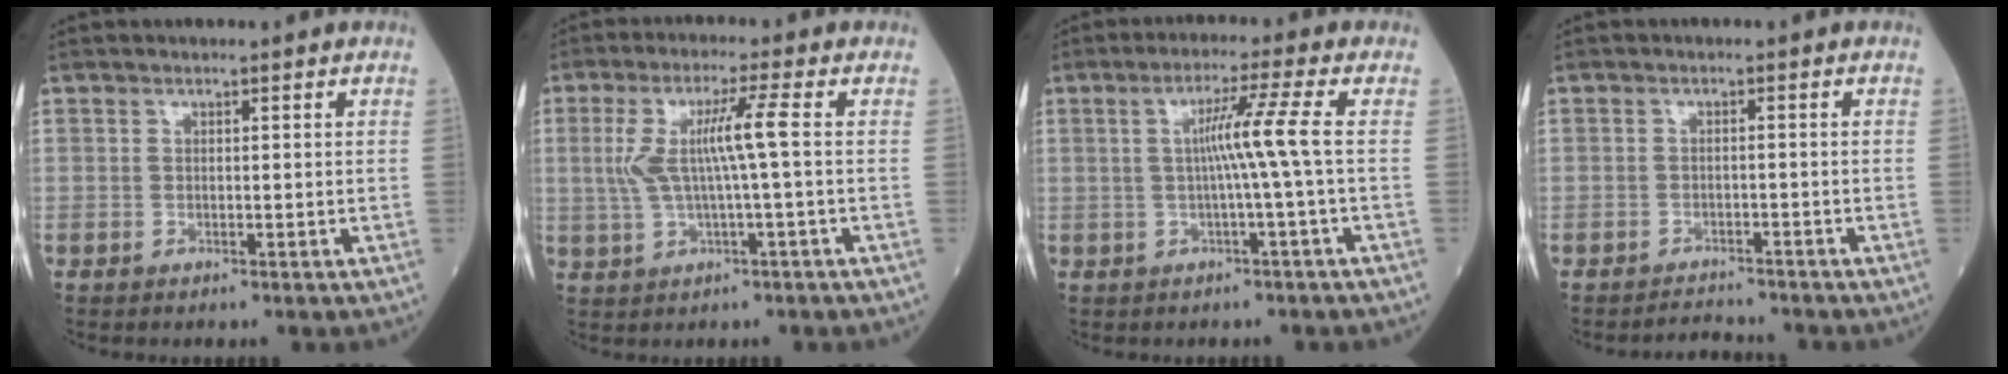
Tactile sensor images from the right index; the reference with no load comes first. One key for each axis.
{"total": 7.1, "fx": 0.6, "fy": -0.3, "fz": 7.0, "tx": -0.150, "ty": 0.014, "tz": 0.015}
{"total": 5.8, "fx": 0.0, "fy": -1.8, "fz": 5.5, "tx": -0.099, "ty": 0.008, "tz": 0.004}
{"total": 2.6, "fx": -2.6, "fy": 0.1, "fz": -0.2, "tx": 0.005, "ty": -0.010, "tz": -0.040}